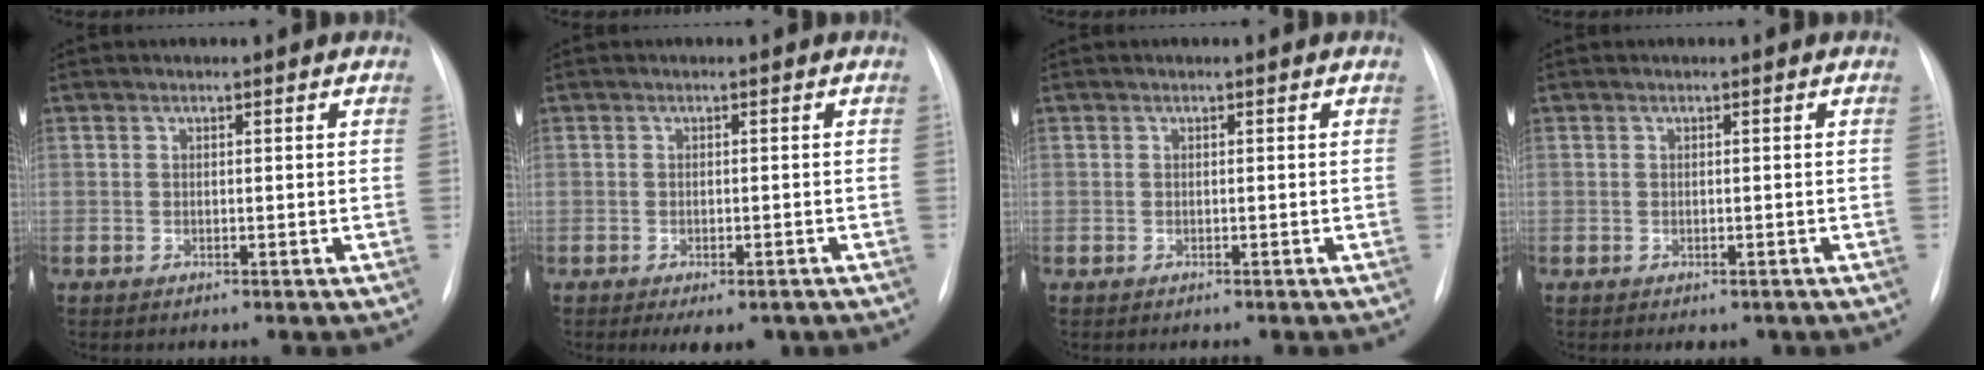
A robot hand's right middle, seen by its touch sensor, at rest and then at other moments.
{"total": 4.1, "force": [-2.8, 1.8, 2.4], "torque": [-0.025, -0.004, -0.033]}
{"total": 0.7, "force": [-0.6, 0.1, 0.3], "torque": [-0.002, 0.000, -0.009]}
{"total": 1.7, "force": [-1.2, 1.0, 0.7], "torque": [-0.005, 0.000, -0.008]}